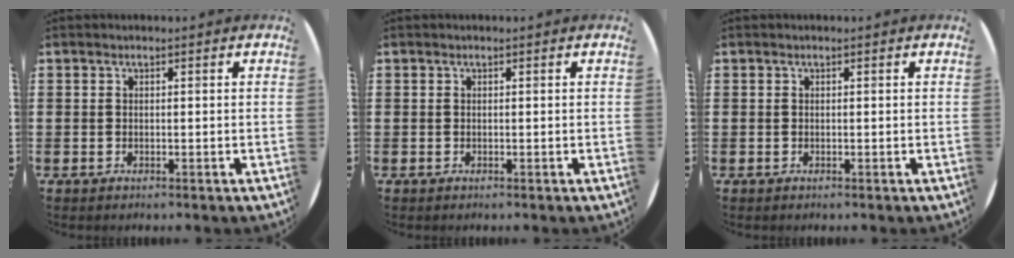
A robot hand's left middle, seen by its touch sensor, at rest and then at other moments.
{"total": 0.0}
{"total": 0.0}